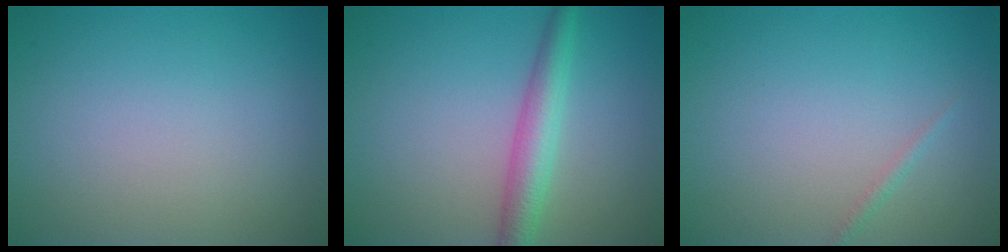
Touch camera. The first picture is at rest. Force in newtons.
{"total": 3.6, "press": 3.6, "slide": 0.1}
{"total": 0.6, "press": 0.6, "slide": 0.0}